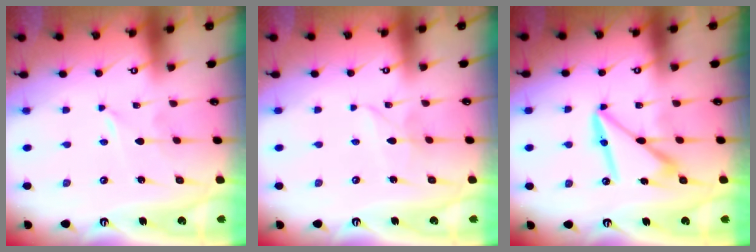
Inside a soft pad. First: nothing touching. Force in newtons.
{"total": 2.8, "press": 2.8, "slide": 0.2}
{"total": 11.4, "press": 11.4, "slide": 0.6}